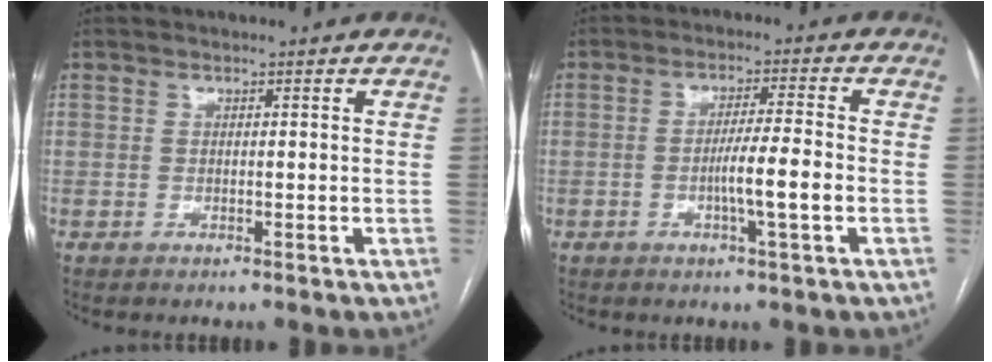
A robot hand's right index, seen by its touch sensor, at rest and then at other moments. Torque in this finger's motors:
{"motor_torque": [1.67, 0.22, 0.54, 0.12]}